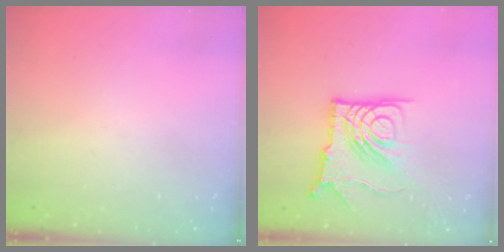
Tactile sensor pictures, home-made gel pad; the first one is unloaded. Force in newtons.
{"total": 15.4, "press": 15.3, "slide": 1.7}